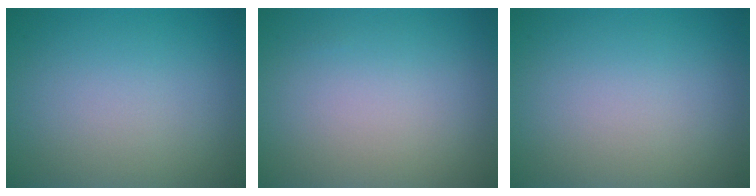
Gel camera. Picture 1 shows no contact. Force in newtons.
{"total": 0.0}
{"total": 0.0}